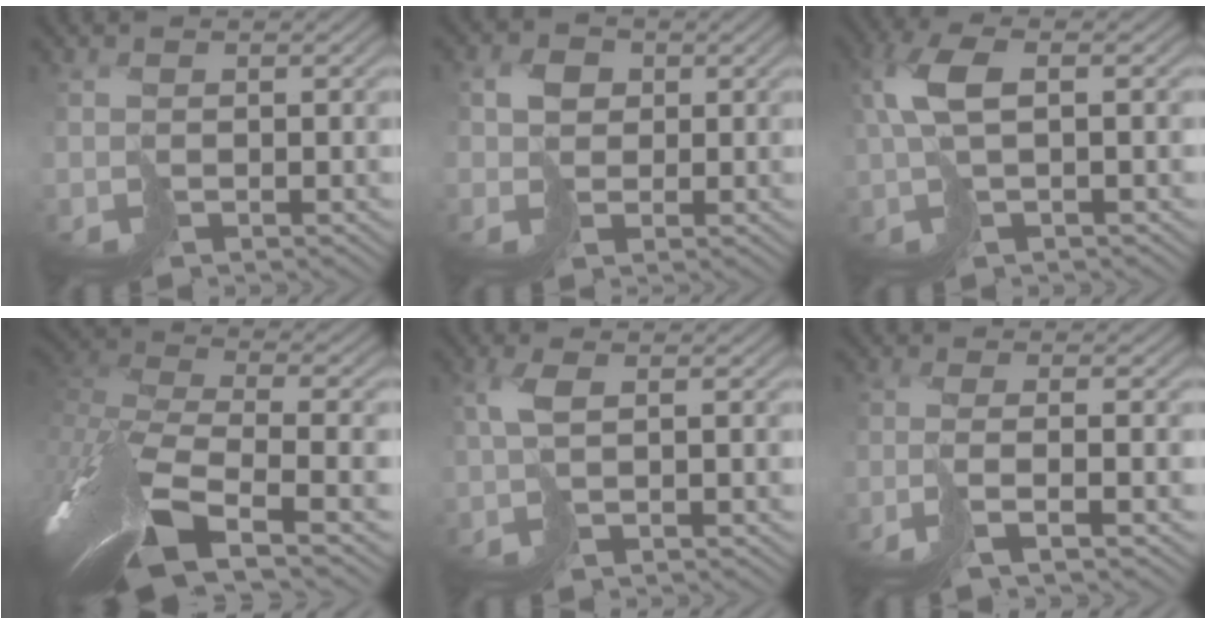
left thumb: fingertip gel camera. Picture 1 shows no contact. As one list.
[{"total": 3.3, "force": [0.7, 2.9, 1.5], "torque": [-0.031, 0.002, 0.010]}, {"total": 6.1, "force": [1.1, 2.3, 5.5], "torque": [-0.122, 0.014, 0.019]}, {"total": 15.0, "force": [-6.5, 6.0, 12.1], "torque": [-0.314, -0.031, -0.092]}, {"total": 3.0, "force": [0.9, 0.9, 2.7], "torque": [-0.059, 0.009, 0.017]}, {"total": 5.5, "force": [-2.6, 1.3, 4.7], "torque": [-0.080, 0.000, -0.063]}]